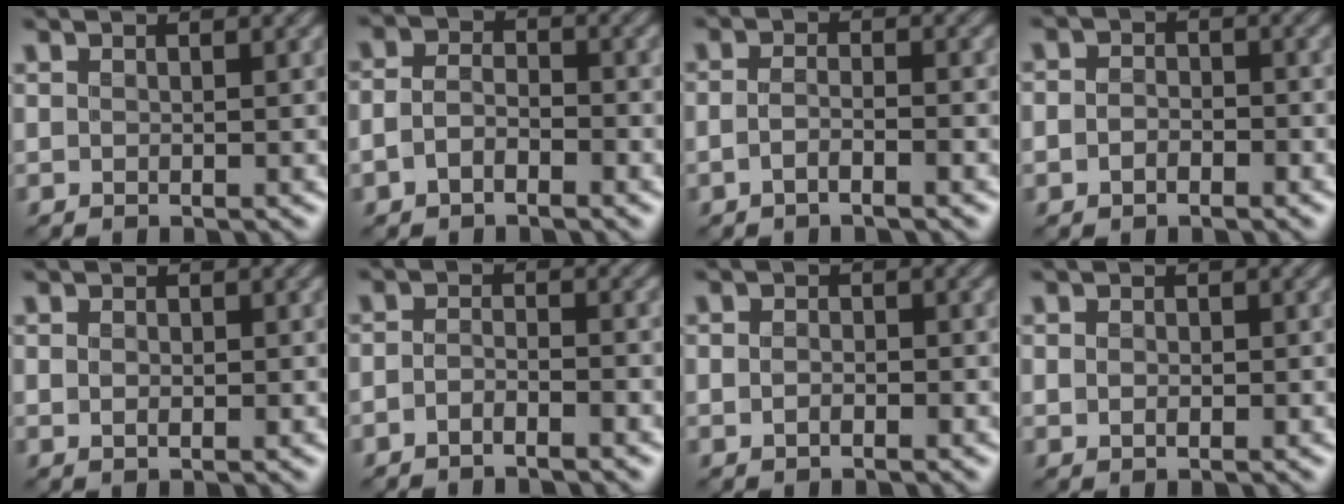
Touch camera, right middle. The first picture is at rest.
{"total": 2.6, "force": [-1.1, 1.6, 1.7], "torque": [-0.034, 0.004, -0.025]}
{"total": 1.8, "force": [-0.9, 0.6, 1.4], "torque": [-0.029, 0.000, -0.021]}
{"total": 2.0, "force": [-0.8, 1.5, 1.2], "torque": [-0.016, 0.001, -0.019]}
{"total": 1.5, "force": [-0.1, 1.0, 1.1], "torque": [-0.017, -0.001, 0.001]}
{"total": 1.8, "force": [-1.2, 0.6, 1.2], "torque": [-0.022, 0.002, -0.024]}
{"total": 2.0, "force": [-0.4, 1.4, 1.4], "torque": [-0.014, 0.008, -0.016]}
{"total": 1.9, "force": [-0.1, 1.4, 1.3], "torque": [-0.011, 0.003, -0.002]}